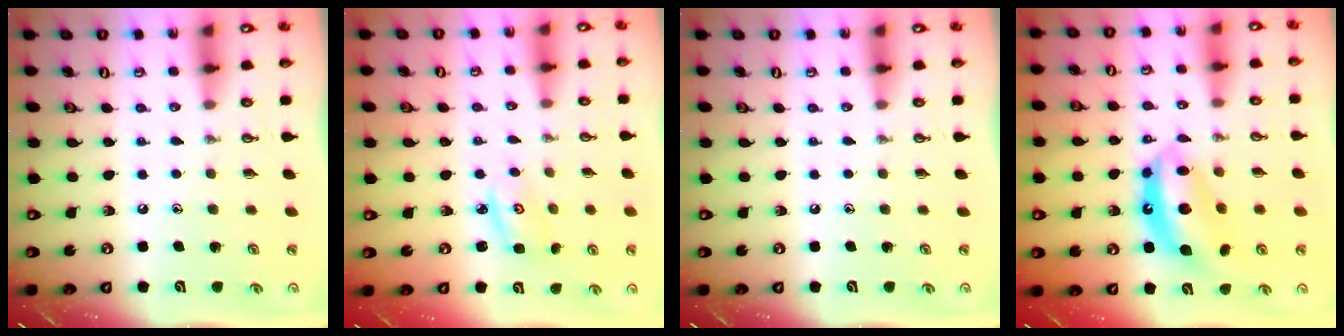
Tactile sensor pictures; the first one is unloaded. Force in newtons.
{"total": 2.9, "press": 2.9, "slide": 0.2}
{"total": 0.0}
{"total": 11.7, "press": 11.7, "slide": 0.9}